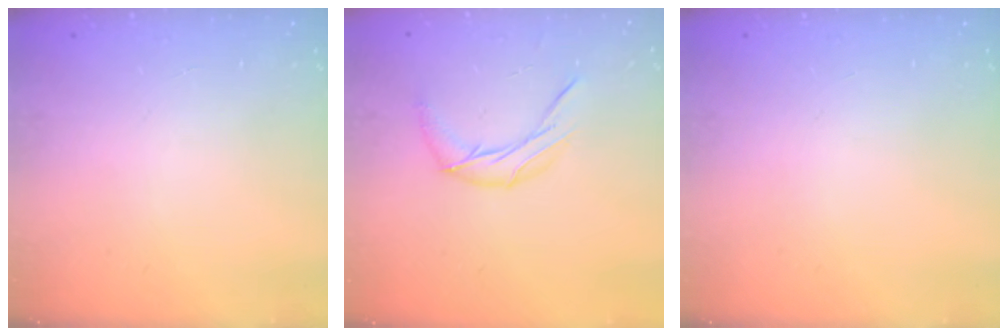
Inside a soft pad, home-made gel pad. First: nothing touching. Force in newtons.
{"total": 8.4, "press": 8.4, "slide": 0.3}
{"total": 0.0}